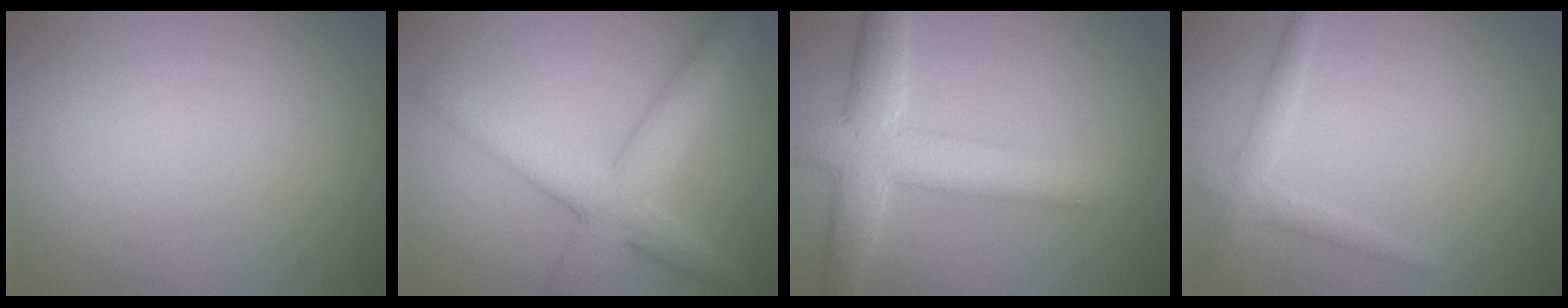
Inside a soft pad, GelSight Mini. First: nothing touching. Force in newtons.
{"total": 5.6, "press": 5.6, "slide": 0.1}
{"total": 6.5, "press": 6.5, "slide": 0.2}
{"total": 1.8, "press": 1.8, "slide": 0.1}